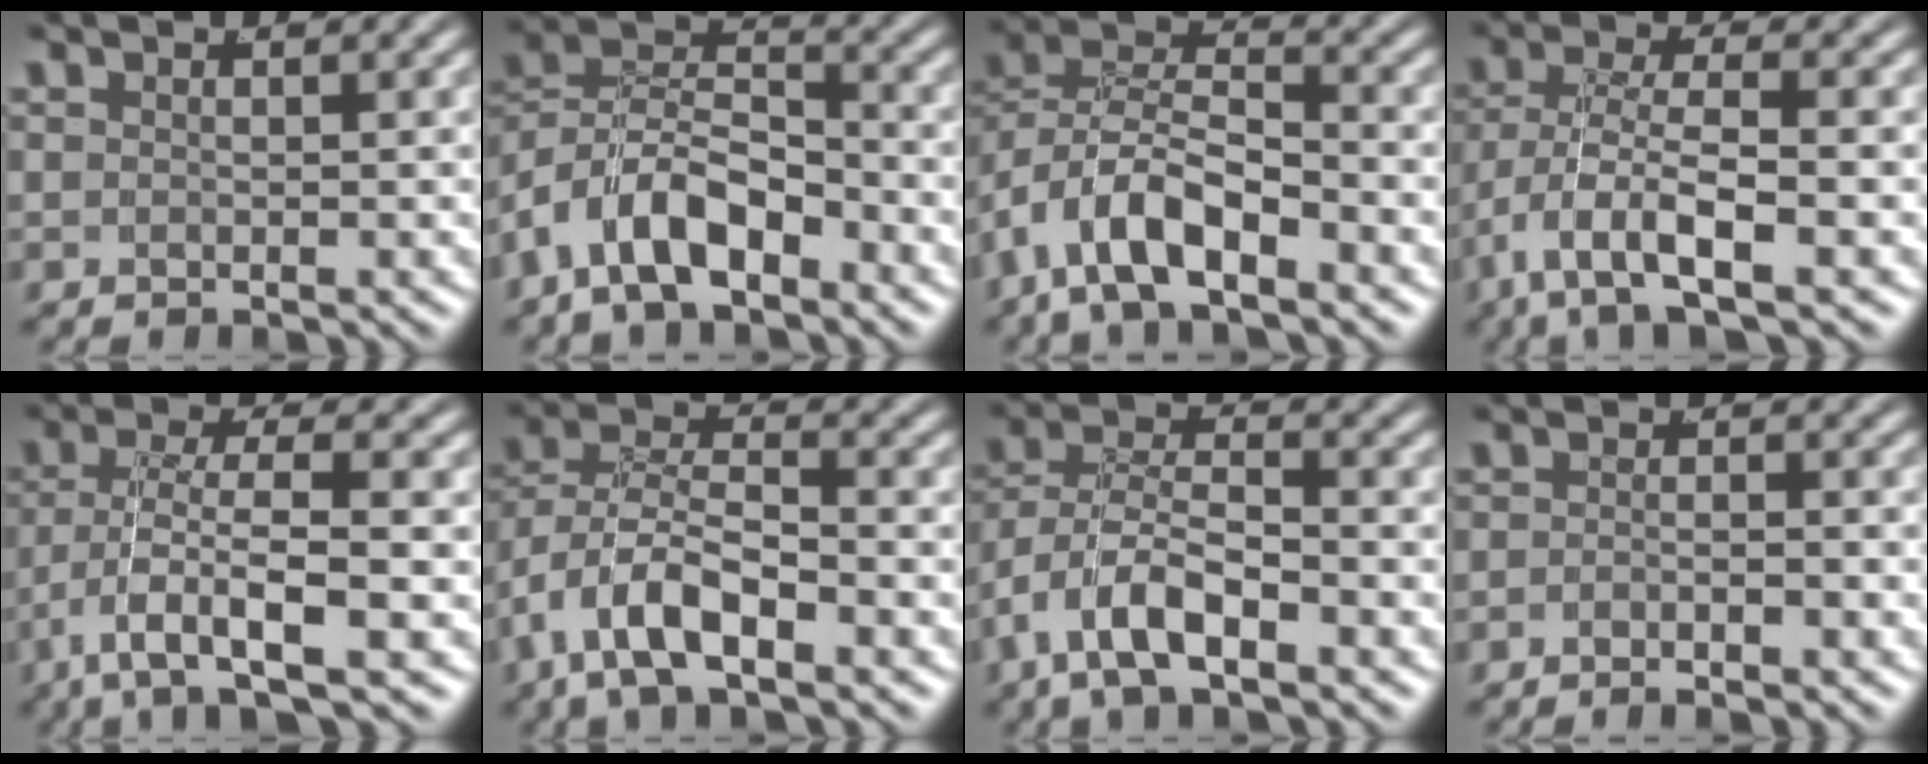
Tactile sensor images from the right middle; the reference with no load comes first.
{"total": 8.4, "force": [-1.8, 6.8, 4.7], "torque": [-0.111, -0.013, -0.036]}
{"total": 6.4, "force": [-1.7, 4.9, 3.7], "torque": [-0.098, -0.010, -0.033]}
{"total": 4.9, "force": [-1.9, 2.1, 4.0], "torque": [-0.105, -0.033, -0.013]}
{"total": 5.3, "force": [-2.6, 1.5, 4.3], "torque": [-0.102, -0.029, -0.025]}
{"total": 5.6, "force": [-1.3, 3.9, 3.8], "torque": [-0.102, -0.019, -0.018]}
{"total": 5.0, "force": [-1.3, 3.4, 3.5], "torque": [-0.093, -0.021, -0.016]}
{"total": 2.3, "force": [-2.1, 0.2, 0.9], "torque": [-0.011, 0.003, -0.041]}